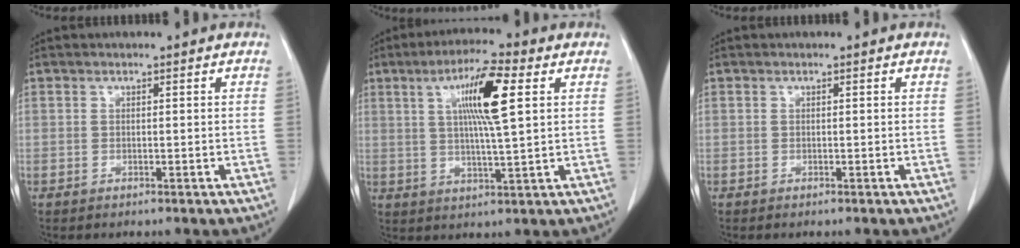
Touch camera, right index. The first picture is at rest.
{"total": 10.3, "force": [3.1, 0.5, 9.8], "torque": [-0.175, 0.006, 0.052]}
{"total": 0.0}